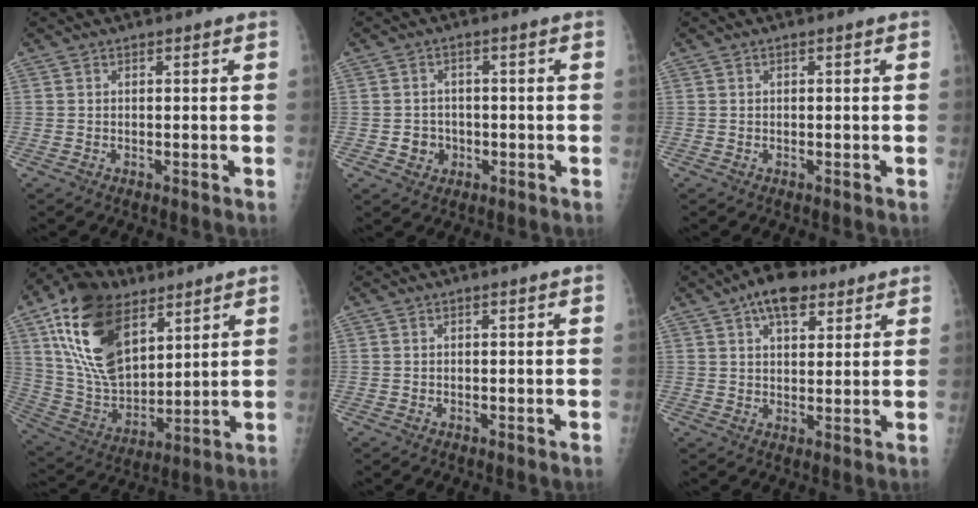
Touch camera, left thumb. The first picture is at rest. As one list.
[{"total": 3.7, "force": [-0.9, 3.4, 1.2], "torque": [0.008, 0.009, -0.011]}, {"total": 0.0}, {"total": 22.7, "force": [10.8, 12.8, 15.4], "torque": [-0.265, -0.033, 0.202]}, {"total": 0.0}, {"total": 9.5, "force": [5.6, 5.0, 5.8], "torque": [-0.067, -0.005, 0.088]}]